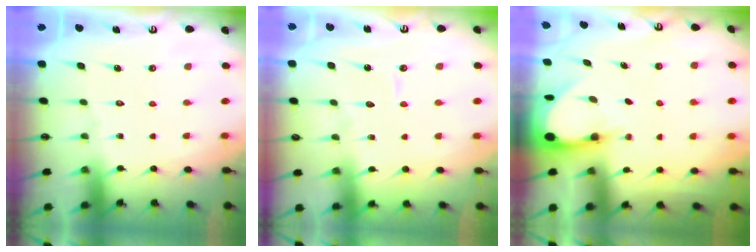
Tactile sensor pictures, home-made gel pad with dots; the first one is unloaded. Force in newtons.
{"total": 4.9, "press": 4.8, "slide": 0.3}
{"total": 3.7, "press": 3.7, "slide": 0.3}